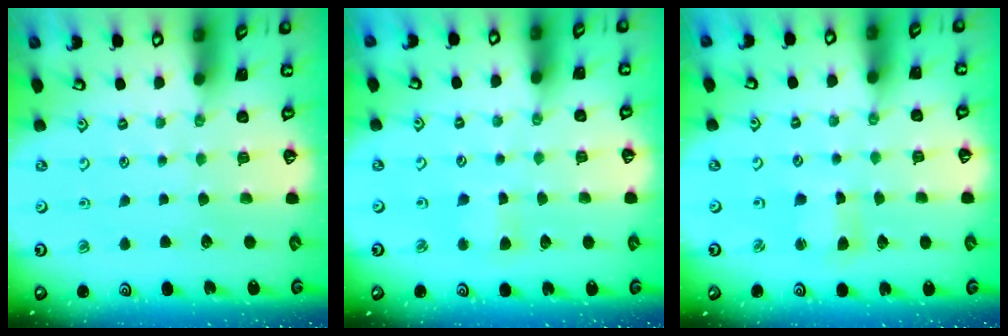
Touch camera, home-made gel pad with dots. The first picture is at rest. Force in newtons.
{"total": 3.8, "press": 3.8, "slide": 0.4}
{"total": 3.2, "press": 3.2, "slide": 0.3}